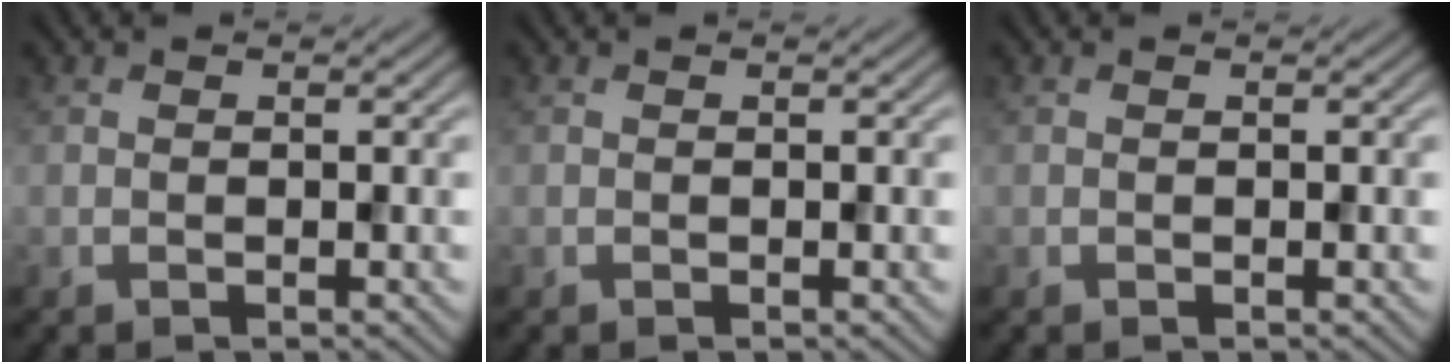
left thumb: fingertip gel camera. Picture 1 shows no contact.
{"total": 0.0}
{"total": 0.0}